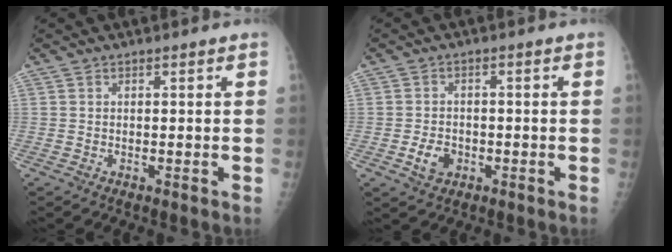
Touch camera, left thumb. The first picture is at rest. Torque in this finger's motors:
{"motor_torque": [-0.56, 0.63, 0.41, 0.22, 0.00]}